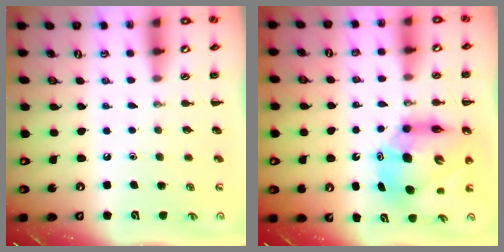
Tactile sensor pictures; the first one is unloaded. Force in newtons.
{"total": 13.1, "press": 12.6, "slide": 3.8}